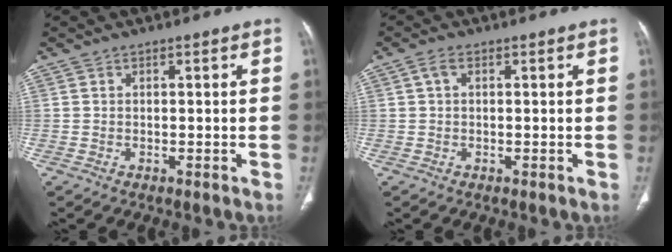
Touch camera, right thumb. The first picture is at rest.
{"total": 1.7, "force": [0.4, 0.9, 1.3], "torque": [-0.027, 0.008, 0.008]}